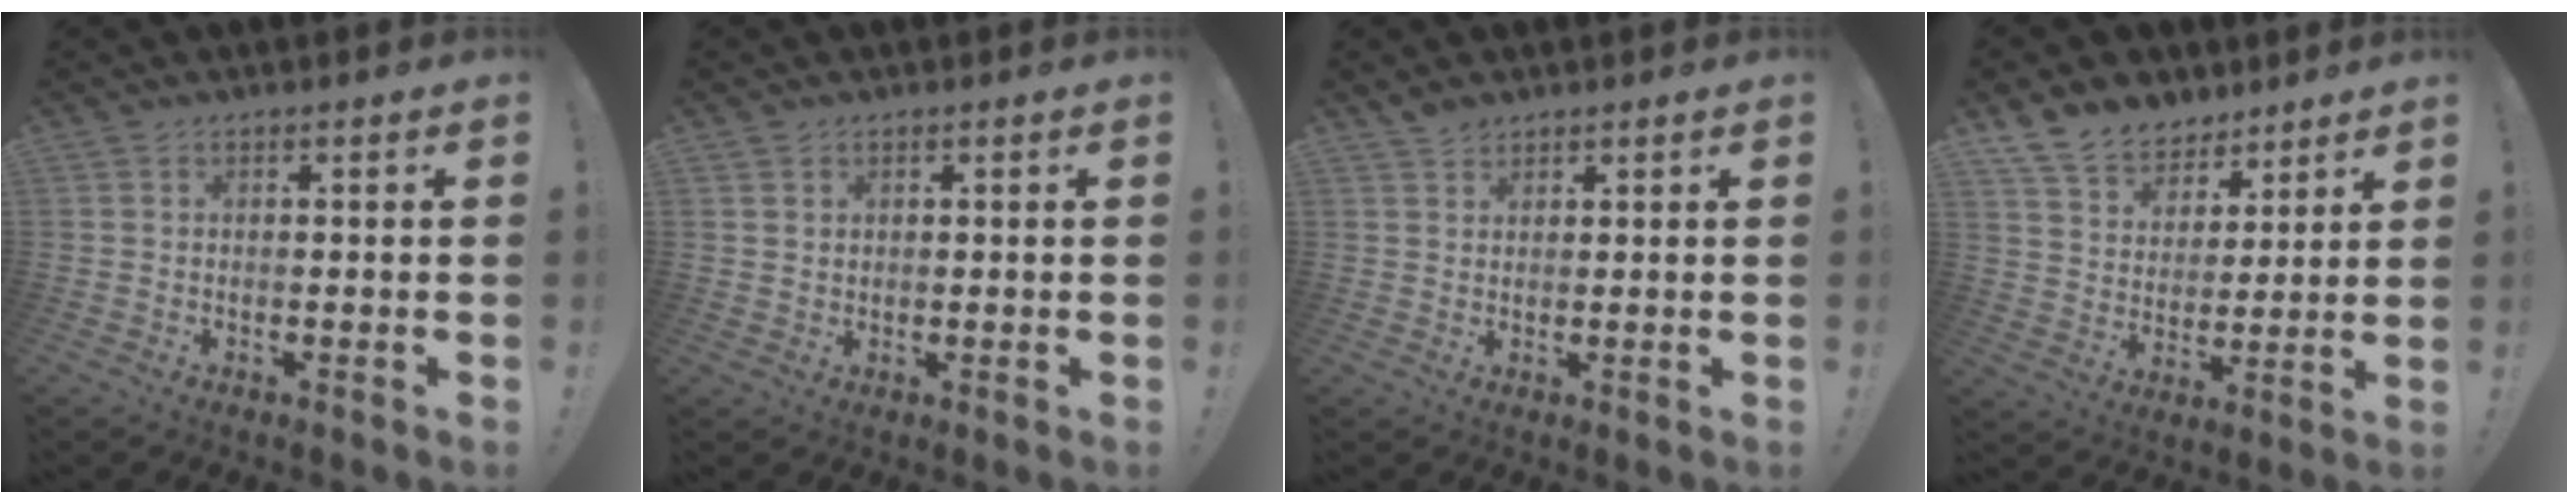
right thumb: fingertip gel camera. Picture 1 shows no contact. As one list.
[{"total": 1.6, "force": [1.1, 1.1, 0.4], "torque": [-0.001, -0.006, 0.020]}, {"total": 2.3, "force": [2.0, 1.0, 0.6], "torque": [-0.012, -0.008, 0.039]}, {"total": 11.8, "force": [8.9, 7.3, 2.5], "torque": [-0.051, -0.064, 0.176]}]